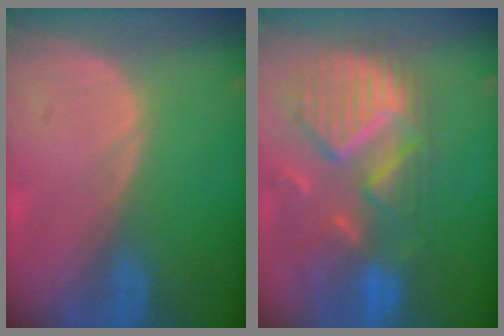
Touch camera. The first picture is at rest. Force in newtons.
{"total": 12.0, "press": 10.4, "slide": 6.0}